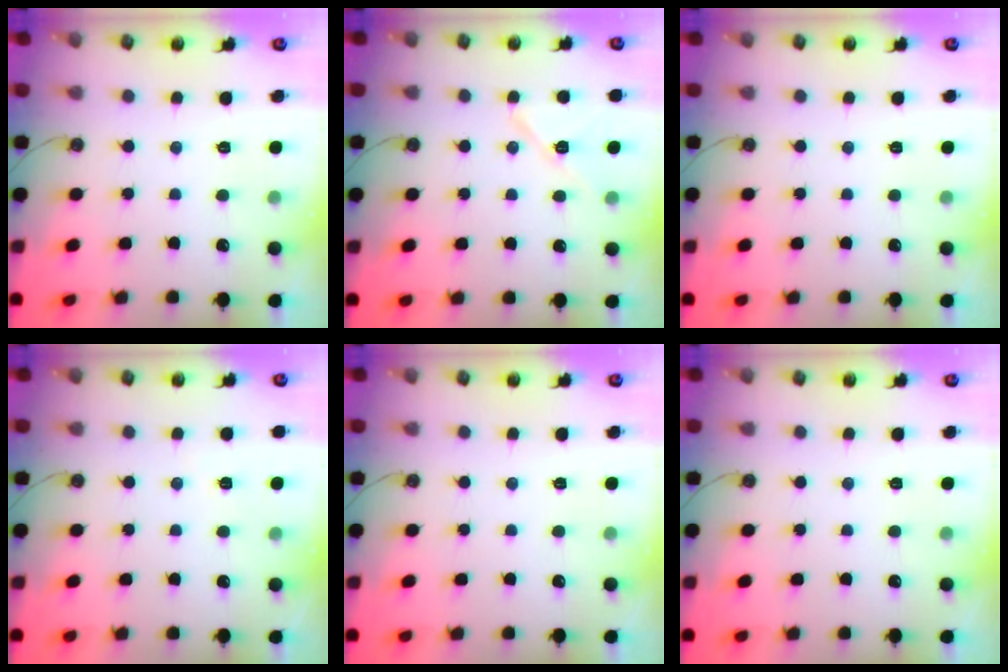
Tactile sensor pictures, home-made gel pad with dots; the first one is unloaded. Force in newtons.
{"total": 9.9, "press": 9.8, "slide": 1.5}
{"total": 0.0}
{"total": 1.4, "press": 1.4, "slide": 0.5}
{"total": 0.0}
{"total": 0.0}